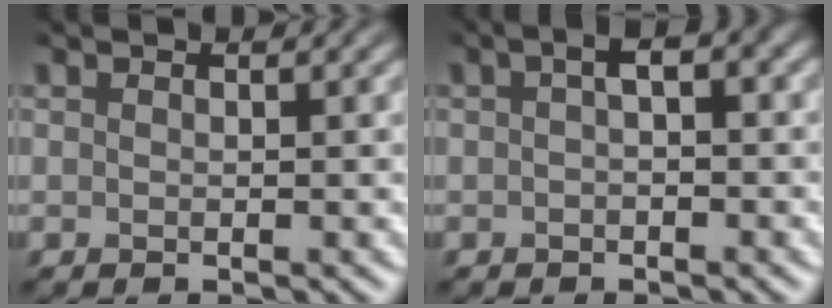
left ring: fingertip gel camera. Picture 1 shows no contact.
{"total": 1.6, "force": [0.0, 0.3, 1.5], "torque": [-0.025, 0.006, -0.003]}